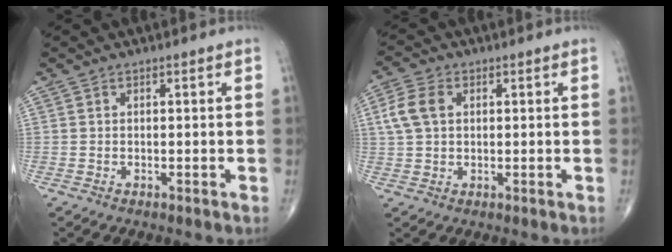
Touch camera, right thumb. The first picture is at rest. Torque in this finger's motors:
{"motor_torque": [-0.64, 0.82, 0.43, 0.08, 0.05]}